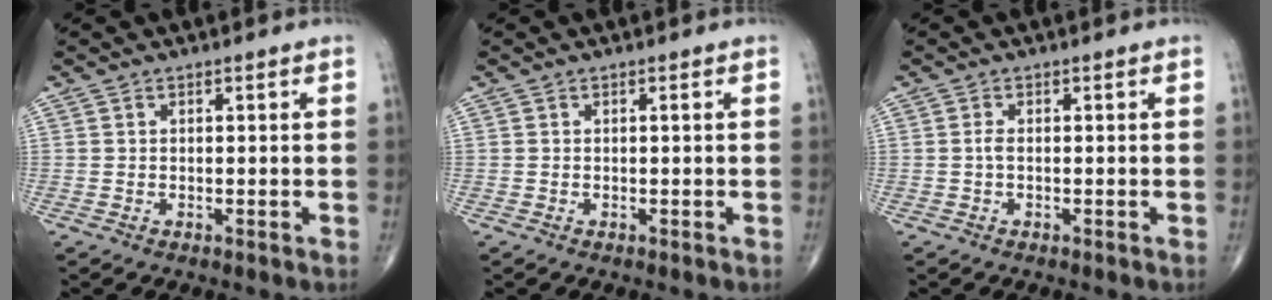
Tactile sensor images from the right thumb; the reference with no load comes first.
{"total": 0.0}
{"total": 0.9, "force": [-0.2, 0.3, 0.8], "torque": [-0.020, 0.000, -0.005]}